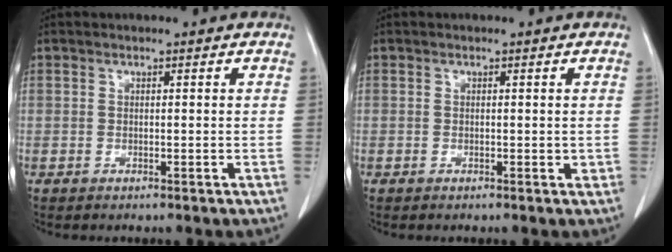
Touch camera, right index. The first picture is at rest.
{"total": 0.8, "force": [0.0, 0.4, 0.6], "torque": [-0.007, -0.001, 0.000]}